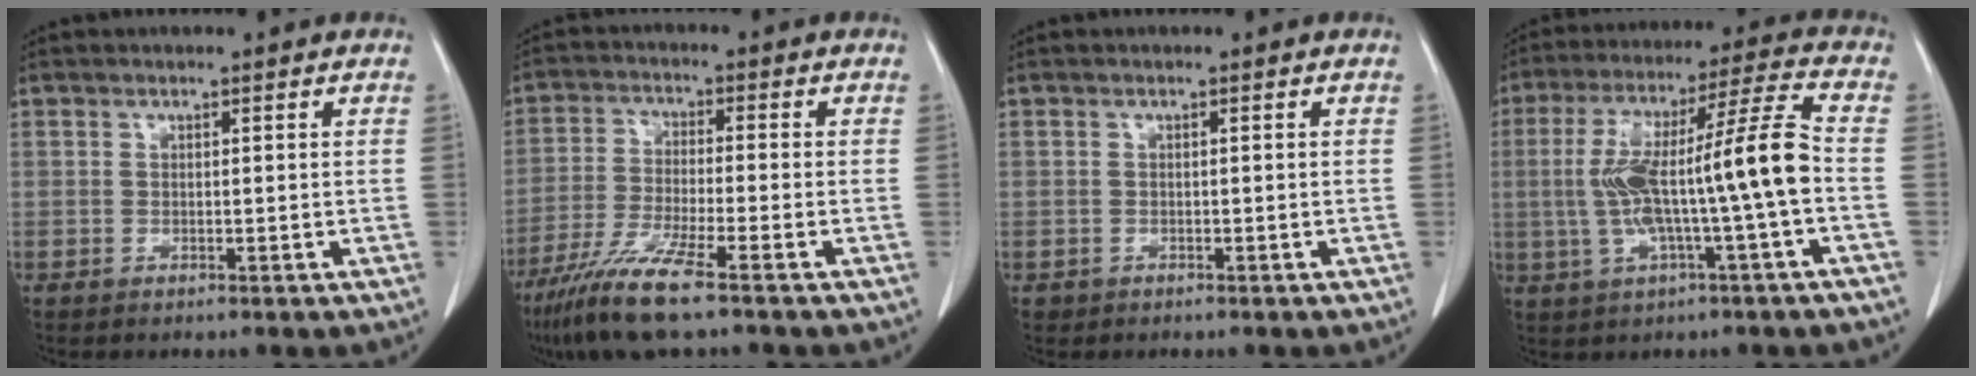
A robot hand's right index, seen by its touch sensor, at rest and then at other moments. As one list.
[{"total": 9.6, "force": [-6.7, -0.1, 7.0], "torque": [-0.143, -0.029, -0.127]}, {"total": 0.6, "force": [-0.3, 0.5, 0.0], "torque": [-0.007, 0.003, -0.006]}, {"total": 14.3, "force": [-1.4, 0.0, 14.2], "torque": [-0.261, 0.031, -0.023]}]